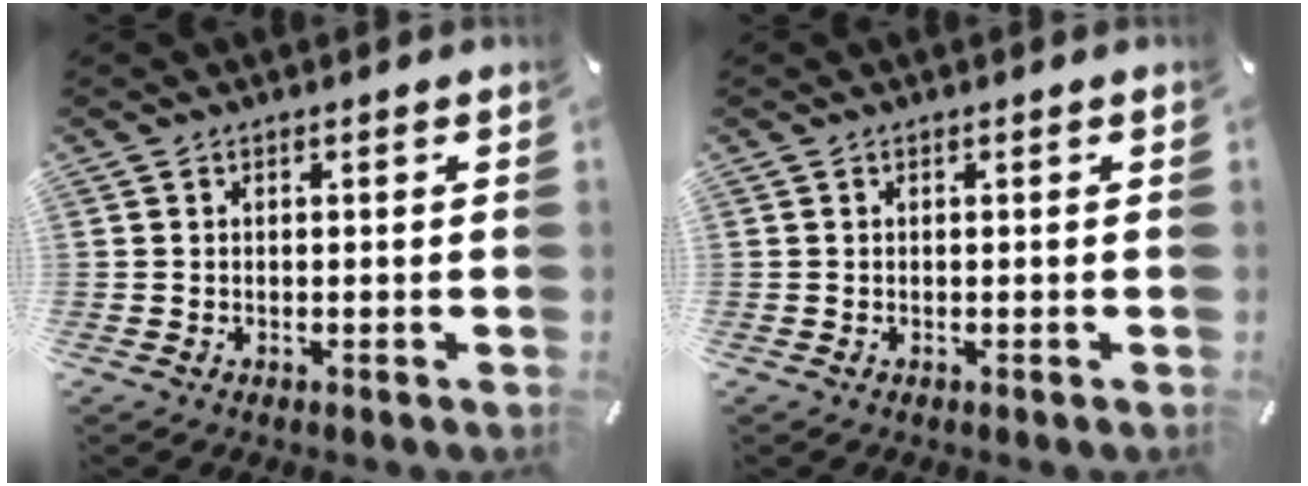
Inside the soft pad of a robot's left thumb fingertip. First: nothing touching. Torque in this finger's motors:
{"motor_torque": [-0.04, 0.04, 0.03, 0.09, 0.00]}